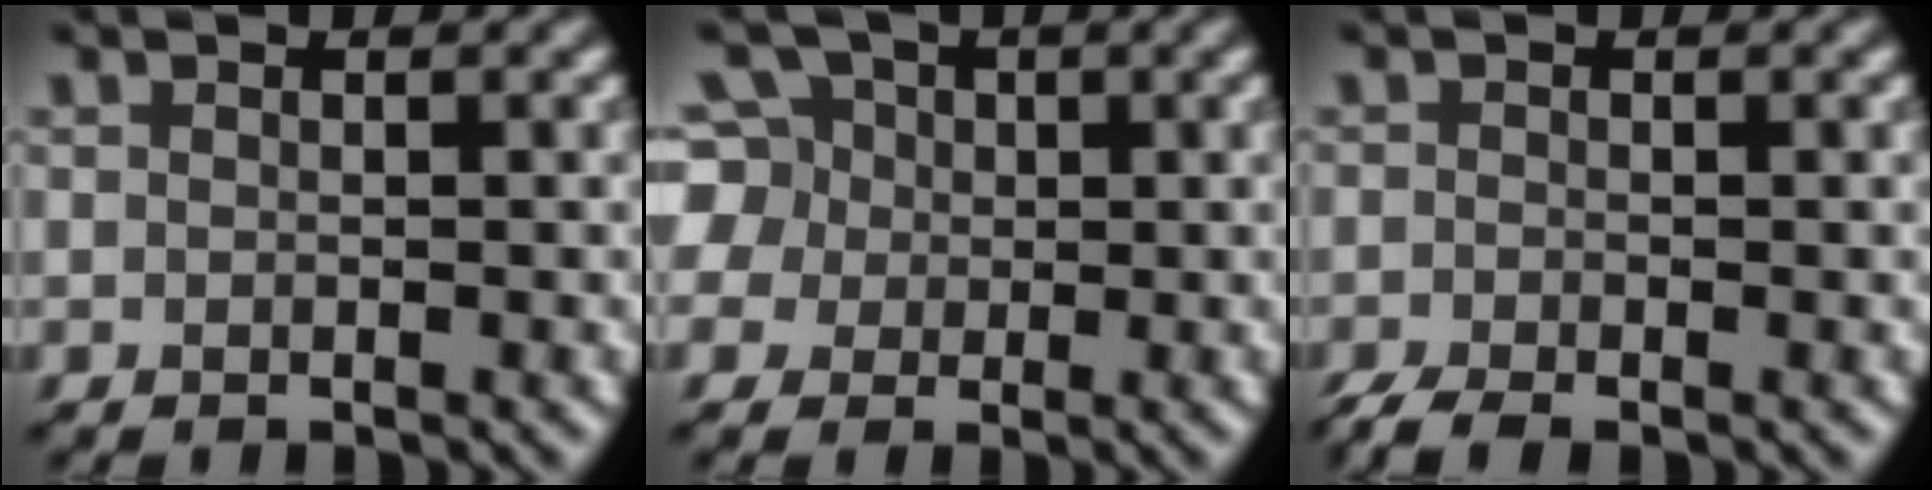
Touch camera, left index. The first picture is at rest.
{"total": 7.3, "force": [2.5, 6.2, 2.8], "torque": [-0.065, 0.031, 0.020]}
{"total": 2.5, "force": [-1.8, 0.7, 1.6], "torque": [-0.033, -0.008, -0.041]}